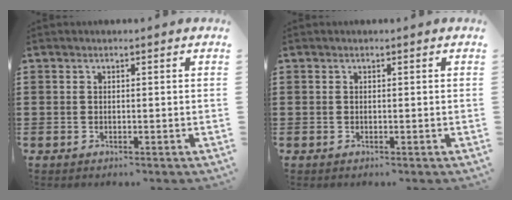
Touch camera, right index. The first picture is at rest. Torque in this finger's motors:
{"motor_torque": [0.19, 0.48, 0.00, -0.01]}